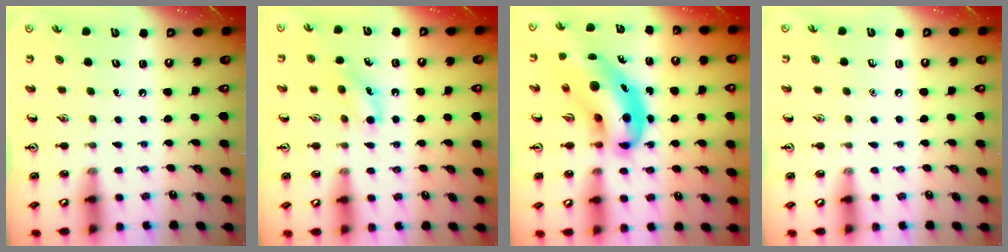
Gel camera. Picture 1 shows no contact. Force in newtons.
{"total": 7.4, "press": 7.2, "slide": 1.6}
{"total": 12.3, "press": 11.7, "slide": 3.7}
{"total": 0.0}